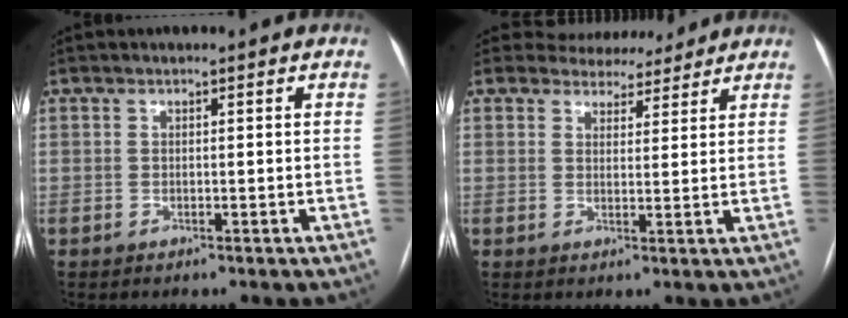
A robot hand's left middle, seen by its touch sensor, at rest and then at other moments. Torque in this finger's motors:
{"motor_torque": [0.15, -0.27, 0.00, -0.03]}